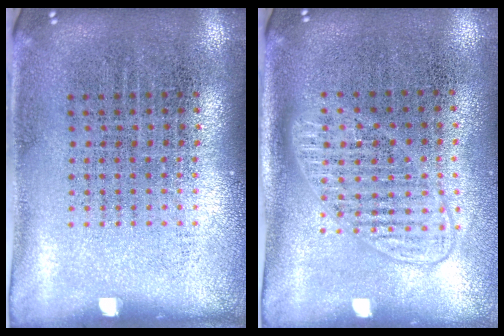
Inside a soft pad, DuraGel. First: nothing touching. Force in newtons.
{"total": 1.5, "press": 1.3, "slide": 0.7}